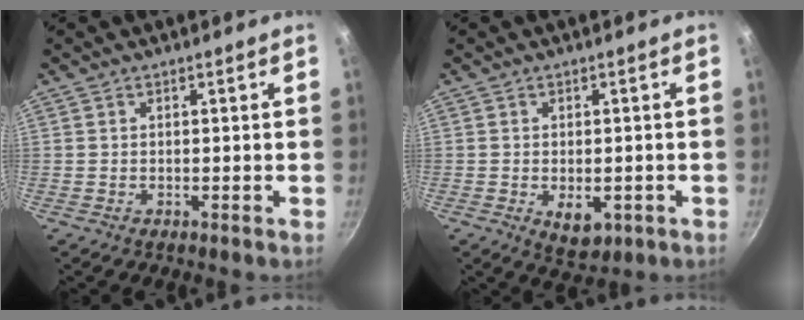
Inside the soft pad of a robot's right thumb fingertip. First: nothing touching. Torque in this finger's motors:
{"motor_torque": [-0.16, 0.34, -0.06, 0.10, 0.12]}